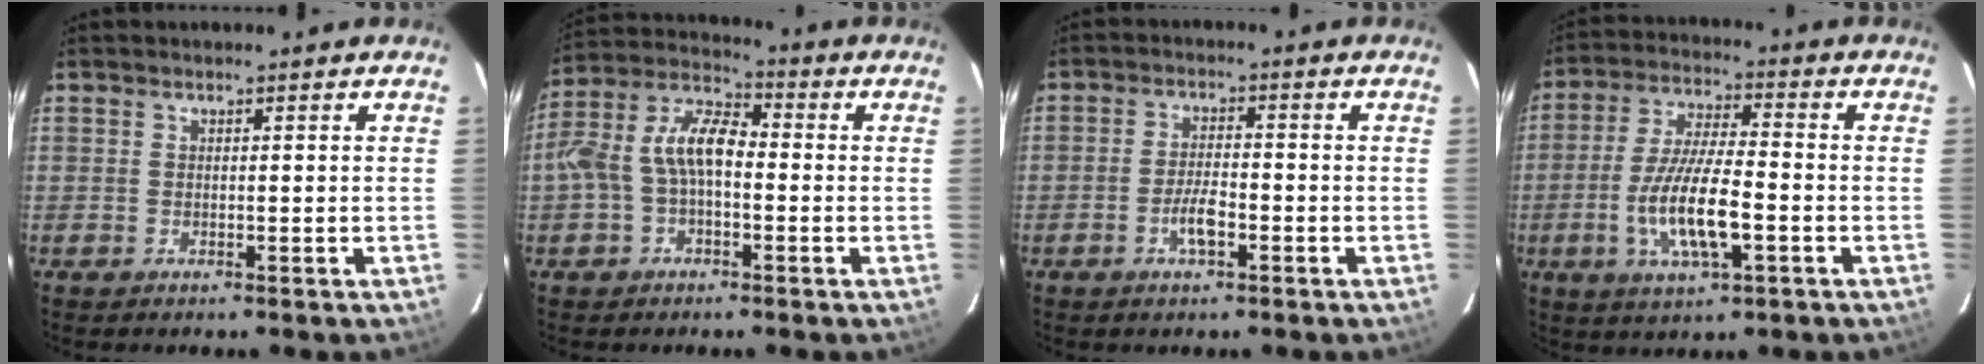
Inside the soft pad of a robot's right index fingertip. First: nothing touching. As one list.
[{"total": 9.3, "force": [-1.5, 5.2, 7.5], "torque": [-0.162, 0.028, -0.032]}, {"total": 4.4, "force": [-2.2, 1.4, 3.5], "torque": [-0.076, 0.003, -0.041]}, {"total": 12.5, "force": [-3.8, 3.1, 11.5], "torque": [-0.232, -0.007, -0.070]}]